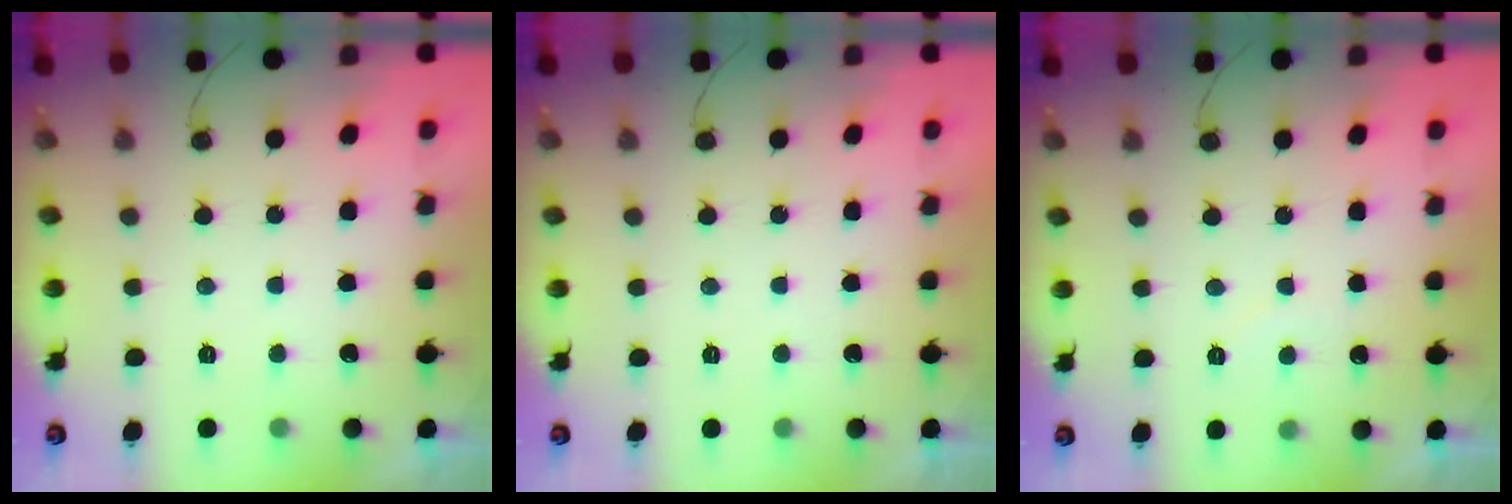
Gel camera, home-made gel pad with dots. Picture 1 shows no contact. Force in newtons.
{"total": 1.7, "press": 1.7, "slide": 0.1}
{"total": 4.0, "press": 4.0, "slide": 0.3}